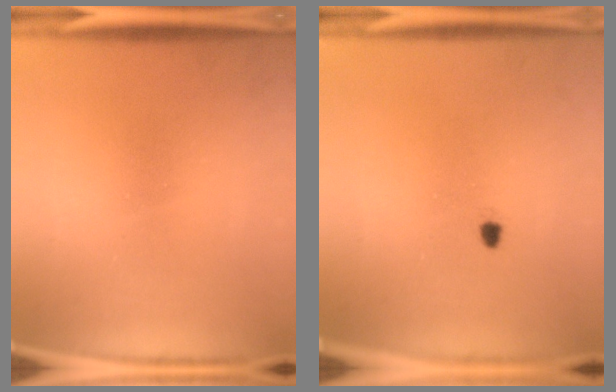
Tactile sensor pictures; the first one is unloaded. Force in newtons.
{"total": 0.8}